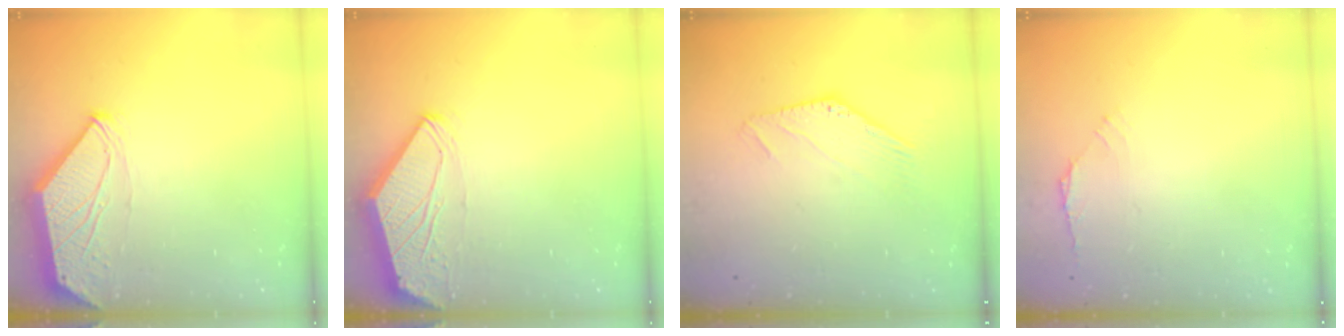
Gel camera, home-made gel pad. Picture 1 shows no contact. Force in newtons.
{"total": 0.0}
{"total": 0.0}
{"total": 1.6, "press": 1.5, "slide": 0.6}